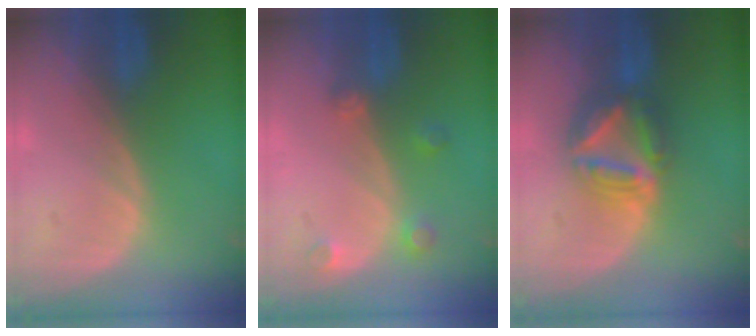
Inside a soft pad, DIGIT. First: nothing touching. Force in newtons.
{"total": 2.7, "press": 2.6, "slide": 0.5}
{"total": 7.9, "press": 6.7, "slide": 4.1}